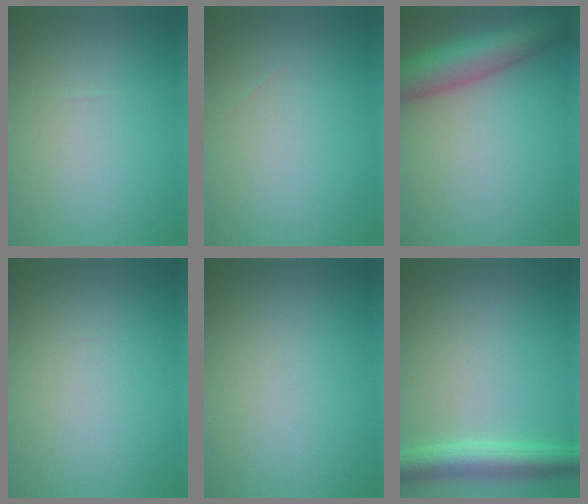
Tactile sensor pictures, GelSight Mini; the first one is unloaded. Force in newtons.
{"total": 0.0}
{"total": 8.7, "press": 8.7, "slide": 0.3}
{"total": 0.0}
{"total": 0.0}
{"total": 4.4, "press": 4.4, "slide": 0.1}